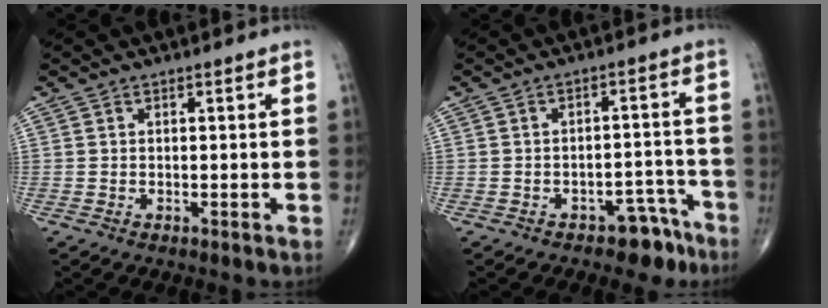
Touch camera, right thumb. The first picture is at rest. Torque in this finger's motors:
{"motor_torque": [2.56, 1.53, 0.21, -0.60, 0.00]}